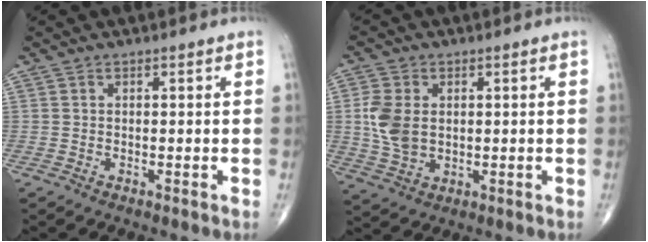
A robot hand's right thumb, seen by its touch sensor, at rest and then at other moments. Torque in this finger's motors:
{"motor_torque": [-0.40, 0.65, 0.83, 0.16, 0.08]}